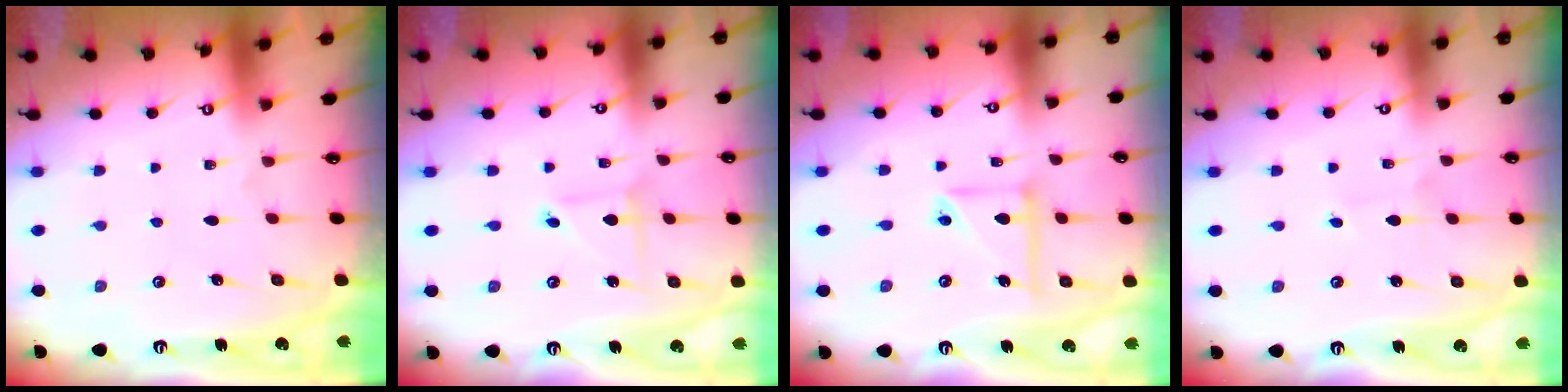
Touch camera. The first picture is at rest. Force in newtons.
{"total": 2.2, "press": 2.2, "slide": 0.1}
{"total": 9.6, "press": 9.6, "slide": 0.8}
{"total": 1.6, "press": 1.6, "slide": 0.1}